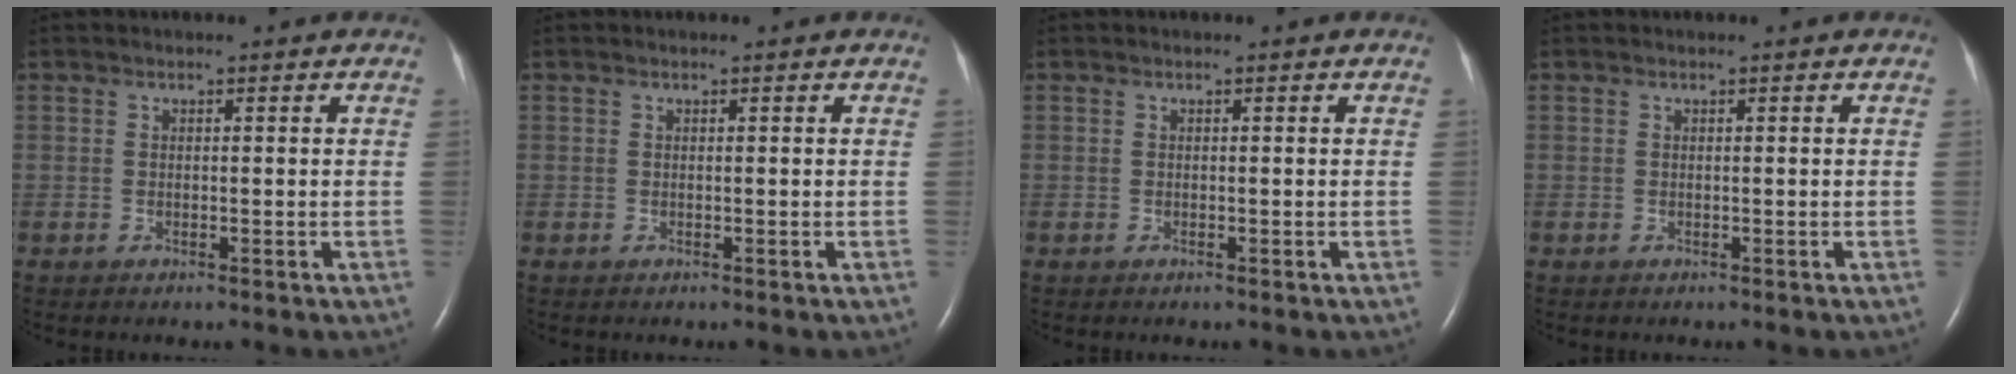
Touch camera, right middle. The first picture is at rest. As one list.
[{"total": 0.0}, {"total": 0.0}, {"total": 0.0}]